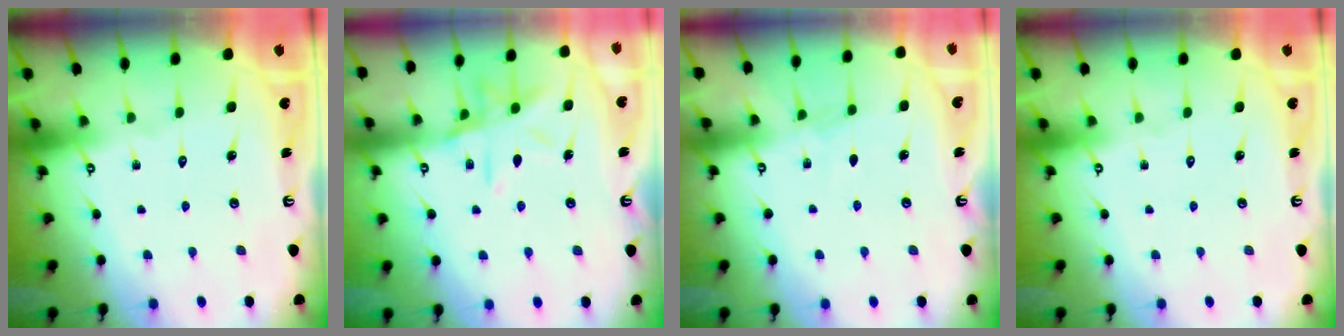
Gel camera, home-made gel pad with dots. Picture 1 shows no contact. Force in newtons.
{"total": 11.9, "press": 11.9, "slide": 0.8}
{"total": 4.0, "press": 4.0, "slide": 0.5}
{"total": 0.0}